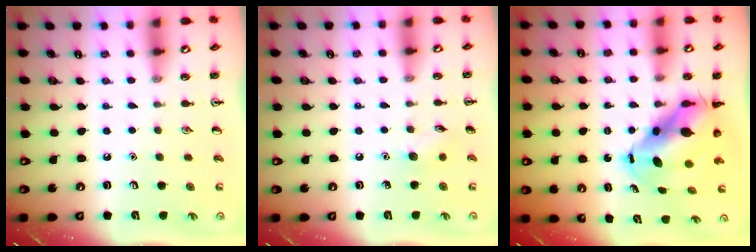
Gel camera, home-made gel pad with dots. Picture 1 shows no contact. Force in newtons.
{"total": 6.2, "press": 6.1, "slide": 1.4}
{"total": 8.7, "press": 8.5, "slide": 1.9}